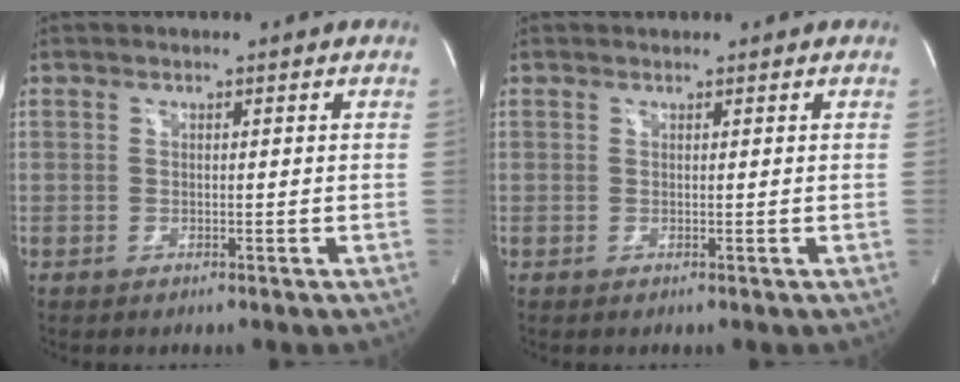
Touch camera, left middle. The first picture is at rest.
{"total": 0.8, "force": [0.8, 0.2, 0.0], "torque": [-0.009, 0.013, 0.015]}